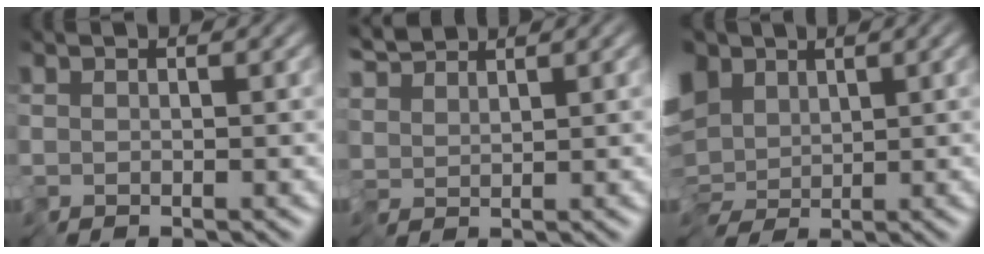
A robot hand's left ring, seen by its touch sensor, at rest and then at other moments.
{"total": 3.1, "force": [2.8, 0.9, 0.7], "torque": [-0.029, 0.017, 0.055]}
{"total": 8.5, "force": [2.5, 6.0, 5.5], "torque": [-0.123, 0.027, 0.031]}